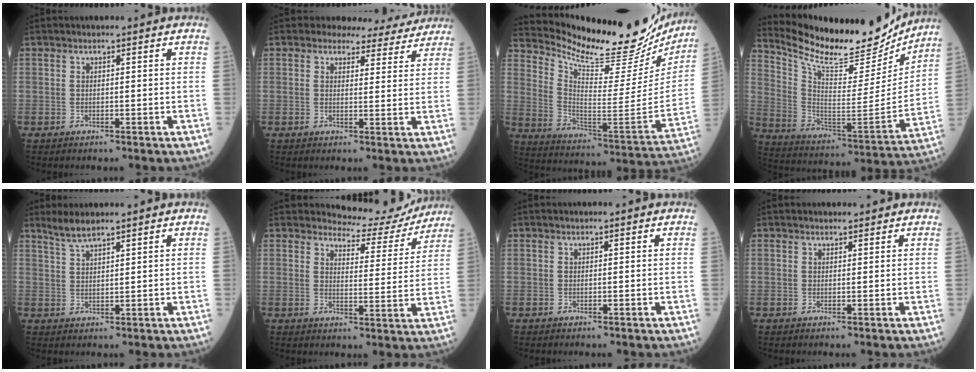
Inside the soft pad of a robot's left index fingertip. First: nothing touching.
{"total": 7.7, "force": [7.2, 2.8, 0.5], "torque": [0.014, -0.002, 0.065]}
{"total": 25.8, "force": [23.4, 5.4, 9.4], "torque": [-0.156, -0.073, 0.326]}
{"total": 21.3, "force": [19.3, 4.9, 7.3], "torque": [-0.143, -0.039, 0.304]}
{"total": 3.2, "force": [2.9, -0.1, 1.4], "torque": [-0.037, 0.009, 0.062]}
{"total": 9.1, "force": [8.9, 1.9, -0.1], "torque": [0.004, -0.023, 0.107]}
{"total": 0.0}
{"total": 1.6, "force": [1.4, 0.5, 0.2], "torque": [-0.006, 0.007, 0.019]}